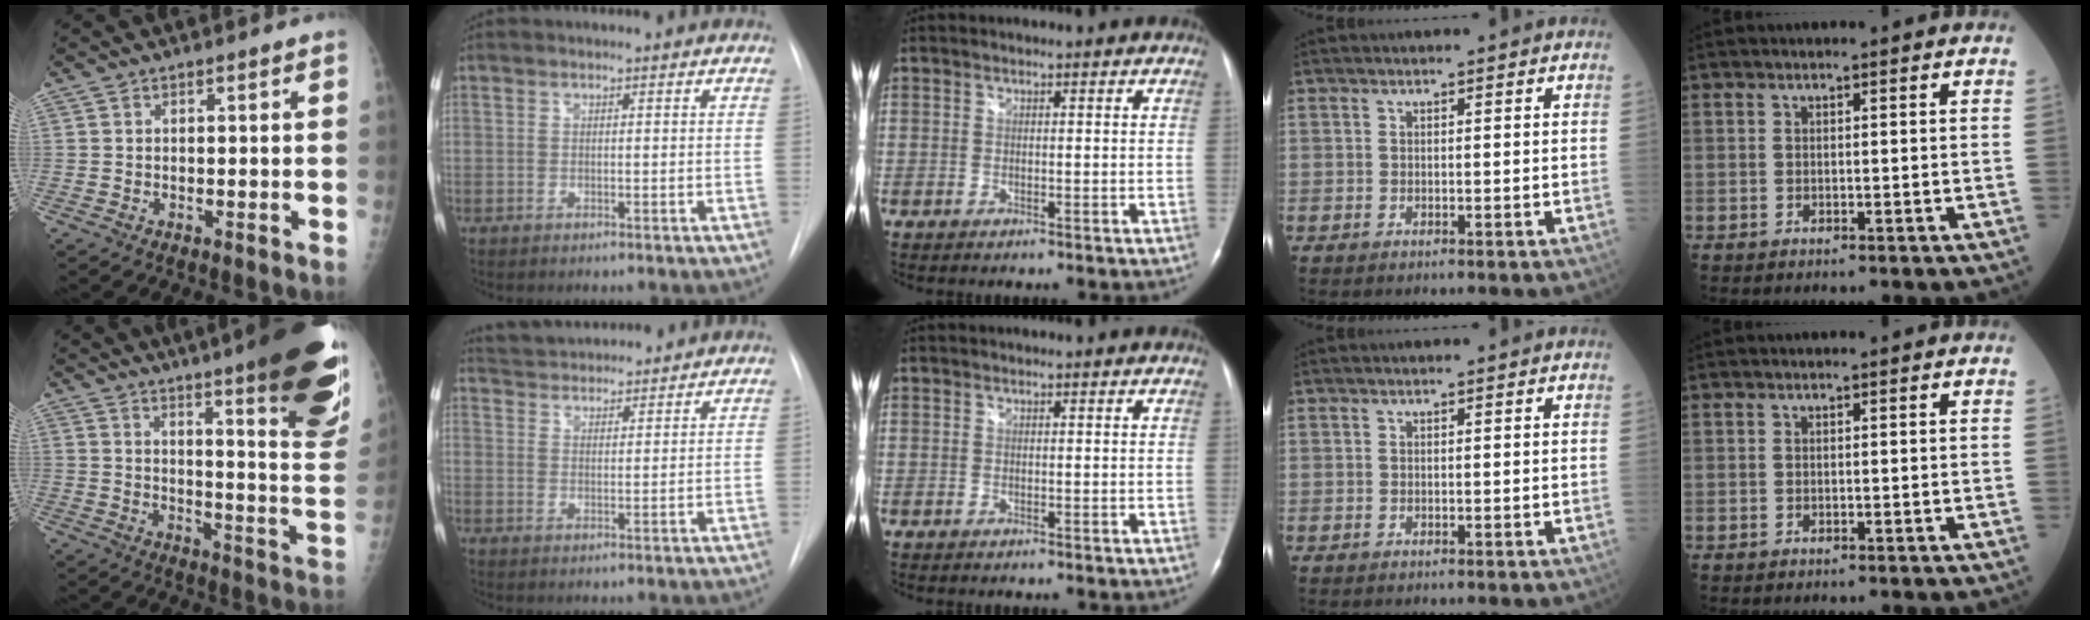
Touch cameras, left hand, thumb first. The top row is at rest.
{"thumb": {"total": 25.1, "force": [16.0, 3.5, 19.0], "torque": [-0.217, -0.085, 0.209]}, "index": {"total": 6.4, "force": [6.2, 0.9, 1.4], "torque": [-0.028, 0.027, 0.097]}}